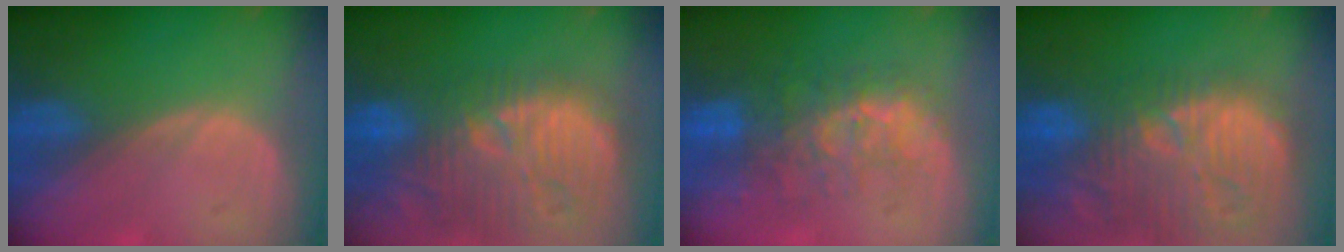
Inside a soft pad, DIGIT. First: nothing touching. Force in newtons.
{"total": 13.9, "press": 12.7, "slide": 5.5}
{"total": 9.8, "press": 8.3, "slide": 5.1}
{"total": 15.1, "press": 13.2, "slide": 7.4}